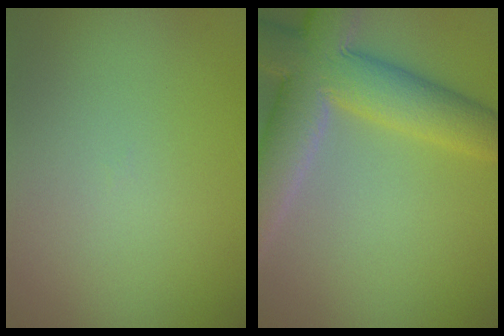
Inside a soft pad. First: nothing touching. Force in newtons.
{"total": 9.4, "press": 9.4, "slide": 1.0}